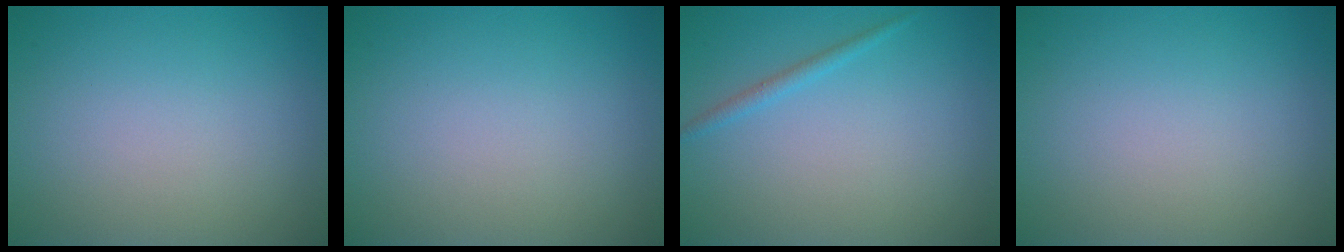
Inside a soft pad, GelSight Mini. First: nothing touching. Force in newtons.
{"total": 0.0}
{"total": 1.1, "press": 1.0, "slide": 0.1}
{"total": 0.0}